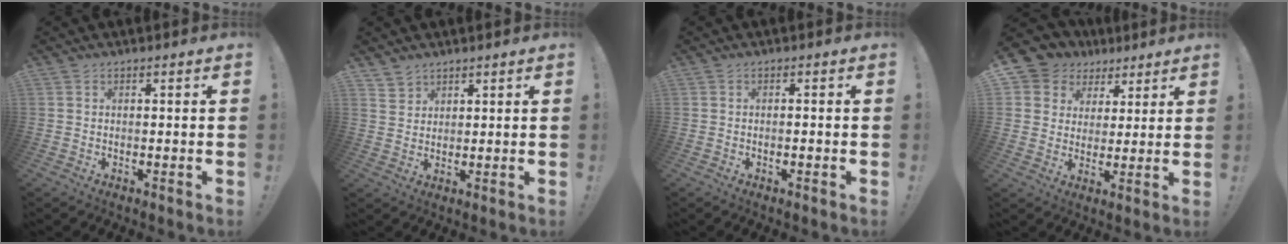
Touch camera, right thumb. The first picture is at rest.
{"total": 3.2, "force": [2.7, 1.7, 0.3], "torque": [-0.007, -0.018, 0.052]}
{"total": 1.0, "force": [-0.7, 0.0, 0.7], "torque": [-0.018, 0.002, -0.012]}
{"total": 7.9, "force": [3.8, 6.7, 1.7], "torque": [-0.034, -0.024, 0.080]}